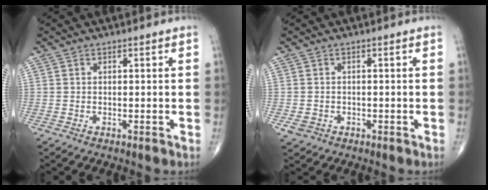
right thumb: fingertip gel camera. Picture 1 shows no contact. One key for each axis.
{"total": 2.2, "fx": -0.7, "fy": 1.9, "fz": 0.9, "tx": -0.016, "ty": 0.003, "tz": -0.006}